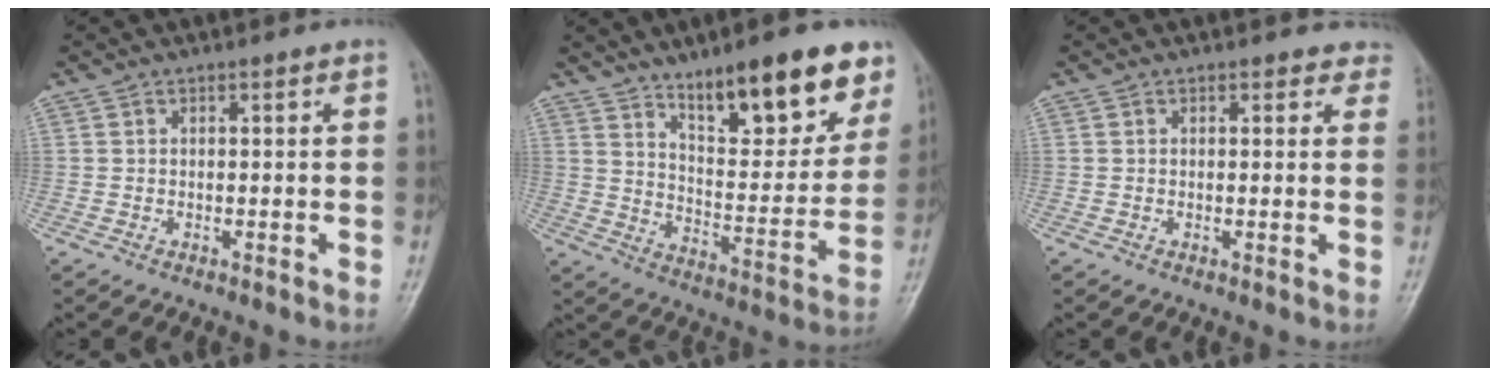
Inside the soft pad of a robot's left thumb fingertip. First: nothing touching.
{"total": 19.0, "force": [12.4, 6.3, 13.0], "torque": [-0.135, -0.066, 0.194]}
{"total": 3.3, "force": [2.8, 1.7, 0.1], "torque": [0.033, -0.012, 0.008]}